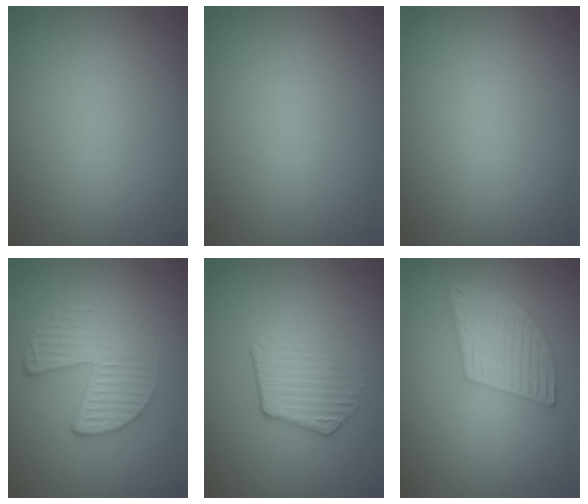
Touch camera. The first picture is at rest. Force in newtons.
{"total": 0.0}
{"total": 0.0}
{"total": 4.7, "press": 3.0, "slide": 3.6}
{"total": 2.3, "press": 1.8, "slide": 1.4}
{"total": 5.3, "press": 3.9, "slide": 3.6}